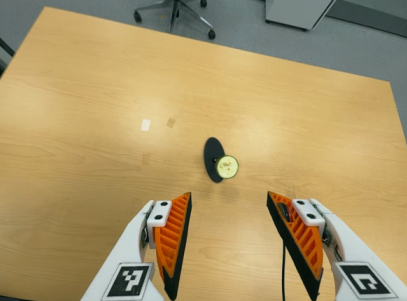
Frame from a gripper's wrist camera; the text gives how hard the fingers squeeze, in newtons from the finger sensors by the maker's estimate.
{"total": 0.0}